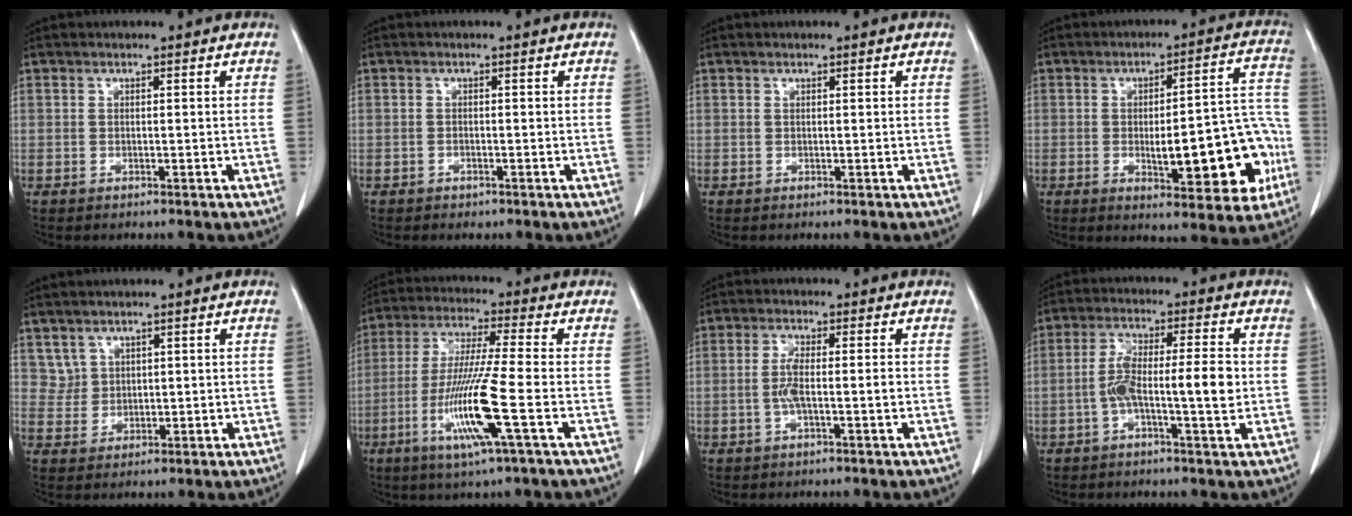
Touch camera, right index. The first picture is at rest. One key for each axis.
{"total": 0.6, "fx": -0.5, "fy": 0.4, "fz": 0.2, "tx": -0.007, "ty": 0.000, "tz": -0.005}
{"total": 0.0}
{"total": 16.4, "fx": -4.1, "fy": 4.7, "fz": 15.1, "tx": -0.168, "ty": 0.033, "tz": -0.040}
{"total": 2.8, "fx": 1.8, "fy": 2.1, "fz": -0.2, "tx": 0.010, "ty": 0.004, "tz": 0.036}
{"total": 12.3, "fx": -4.0, "fy": -0.7, "fz": 11.7, "tx": -0.239, "ty": -0.020, "tz": -0.080}
{"total": 3.7, "fx": -0.8, "fy": 0.4, "fz": 3.6, "tx": -0.076, "ty": 0.006, "tz": -0.012}
{"total": 8.3, "fx": -1.1, "fy": 1.2, "fz": 8.2, "tx": -0.155, "ty": 0.017, "tz": -0.021}